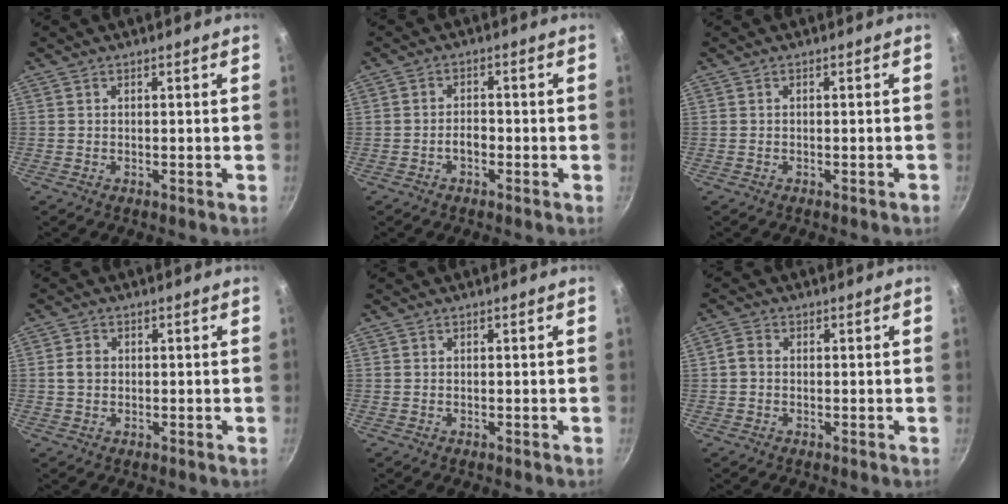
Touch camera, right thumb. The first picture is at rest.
{"total": 2.5, "force": [-1.1, 1.5, 1.7], "torque": [-0.019, 0.018, -0.020]}
{"total": 0.7, "force": [-0.5, 0.1, 0.5], "torque": [-0.014, 0.010, -0.004]}
{"total": 2.7, "force": [0.1, 2.2, 1.5], "torque": [-0.020, 0.006, -0.001]}
{"total": 0.0}
{"total": 2.2, "force": [-0.1, 1.8, 1.2], "torque": [-0.026, 0.009, -0.007]}